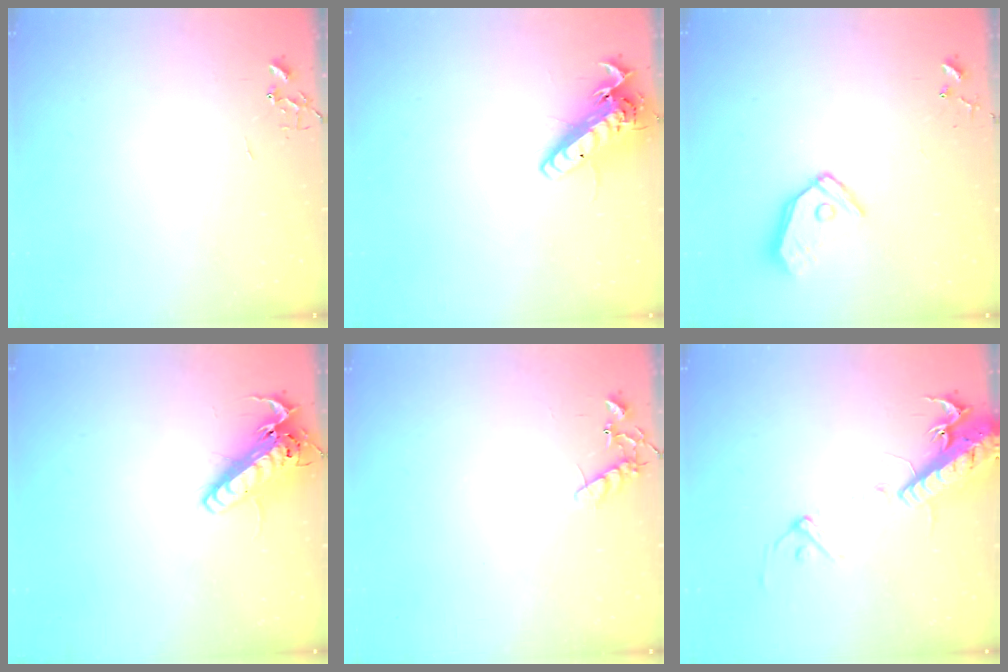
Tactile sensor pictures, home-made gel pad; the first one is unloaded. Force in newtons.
{"total": 15.7, "press": 15.3, "slide": 3.3}
{"total": 12.4, "press": 12.2, "slide": 1.9}
{"total": 16.4, "press": 16.2, "slide": 2.7}
{"total": 8.1, "press": 8.1, "slide": 0.3}
{"total": 17.9, "press": 17.6, "slide": 3.5}